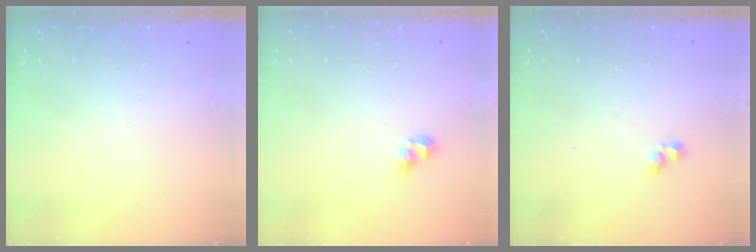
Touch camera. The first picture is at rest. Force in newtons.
{"total": 5.2, "press": 5.2, "slide": 0.4}
{"total": 3.1, "press": 3.1, "slide": 0.5}